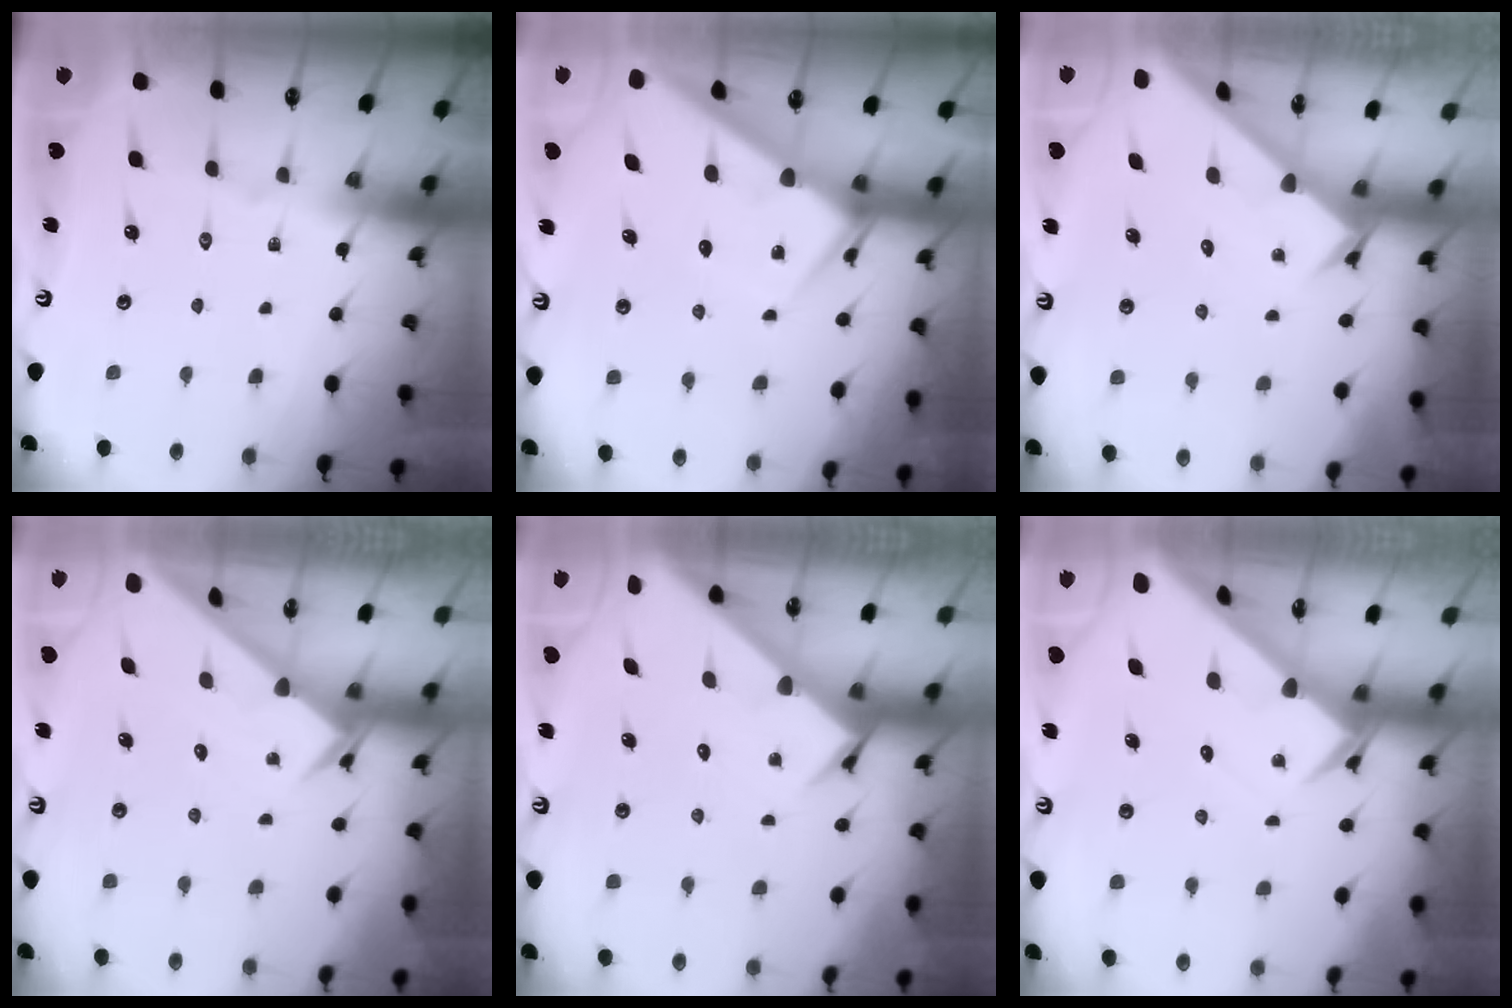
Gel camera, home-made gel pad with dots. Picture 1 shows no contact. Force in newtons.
{"total": 6.1, "press": 6.0, "slide": 0.6}
{"total": 2.4, "press": 2.4, "slide": 0.1}
{"total": 2.9, "press": 2.9, "slide": 0.1}
{"total": 3.2, "press": 3.2, "slide": 0.2}
{"total": 2.7, "press": 2.7, "slide": 0.1}